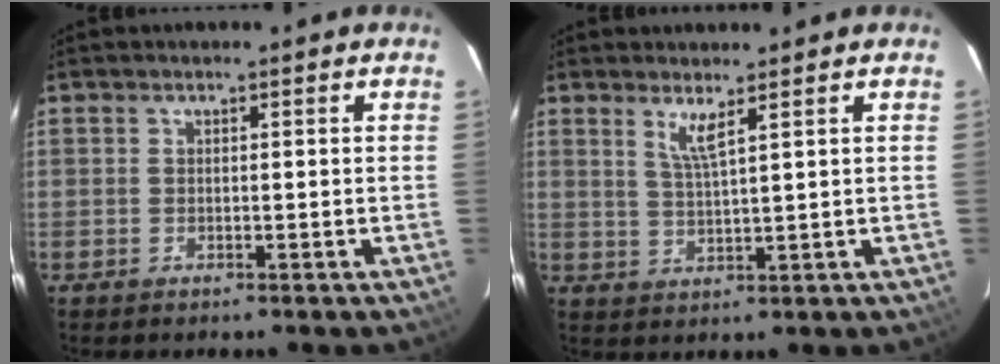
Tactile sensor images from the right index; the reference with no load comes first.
{"total": 3.5, "force": [2.2, -0.2, 2.7], "torque": [-0.056, -0.009, 0.041]}